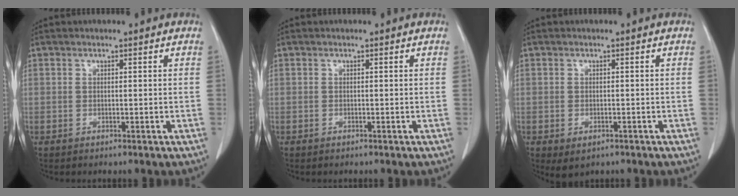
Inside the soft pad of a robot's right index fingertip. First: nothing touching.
{"total": 0.0}
{"total": 2.4, "force": [-1.1, 1.4, 1.6], "torque": [-0.029, -0.007, -0.003]}